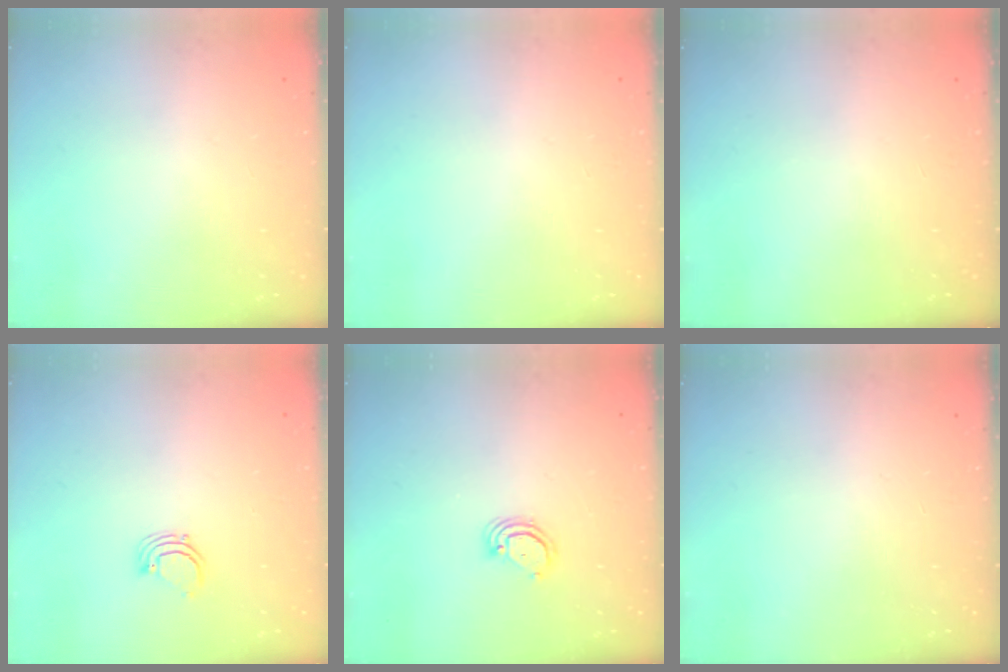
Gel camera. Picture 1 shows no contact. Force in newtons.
{"total": 0.0}
{"total": 0.0}
{"total": 2.3, "press": 2.3, "slide": 0.1}
{"total": 3.6, "press": 3.6, "slide": 0.2}
{"total": 0.0}